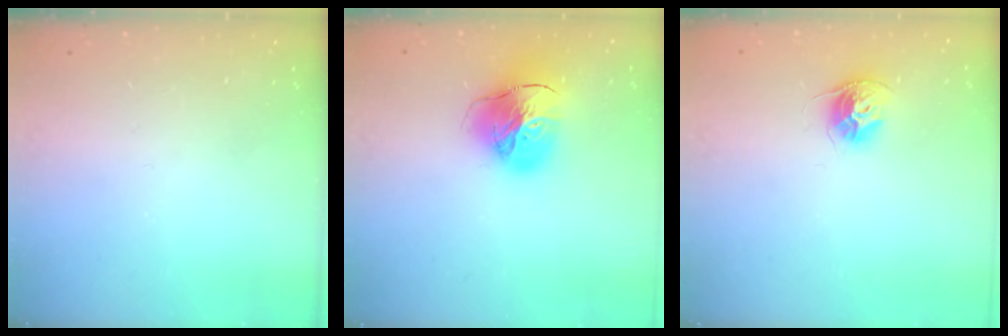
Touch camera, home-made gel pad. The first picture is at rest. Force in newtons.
{"total": 17.8, "press": 17.7, "slide": 2.1}
{"total": 10.5, "press": 10.4, "slide": 0.8}